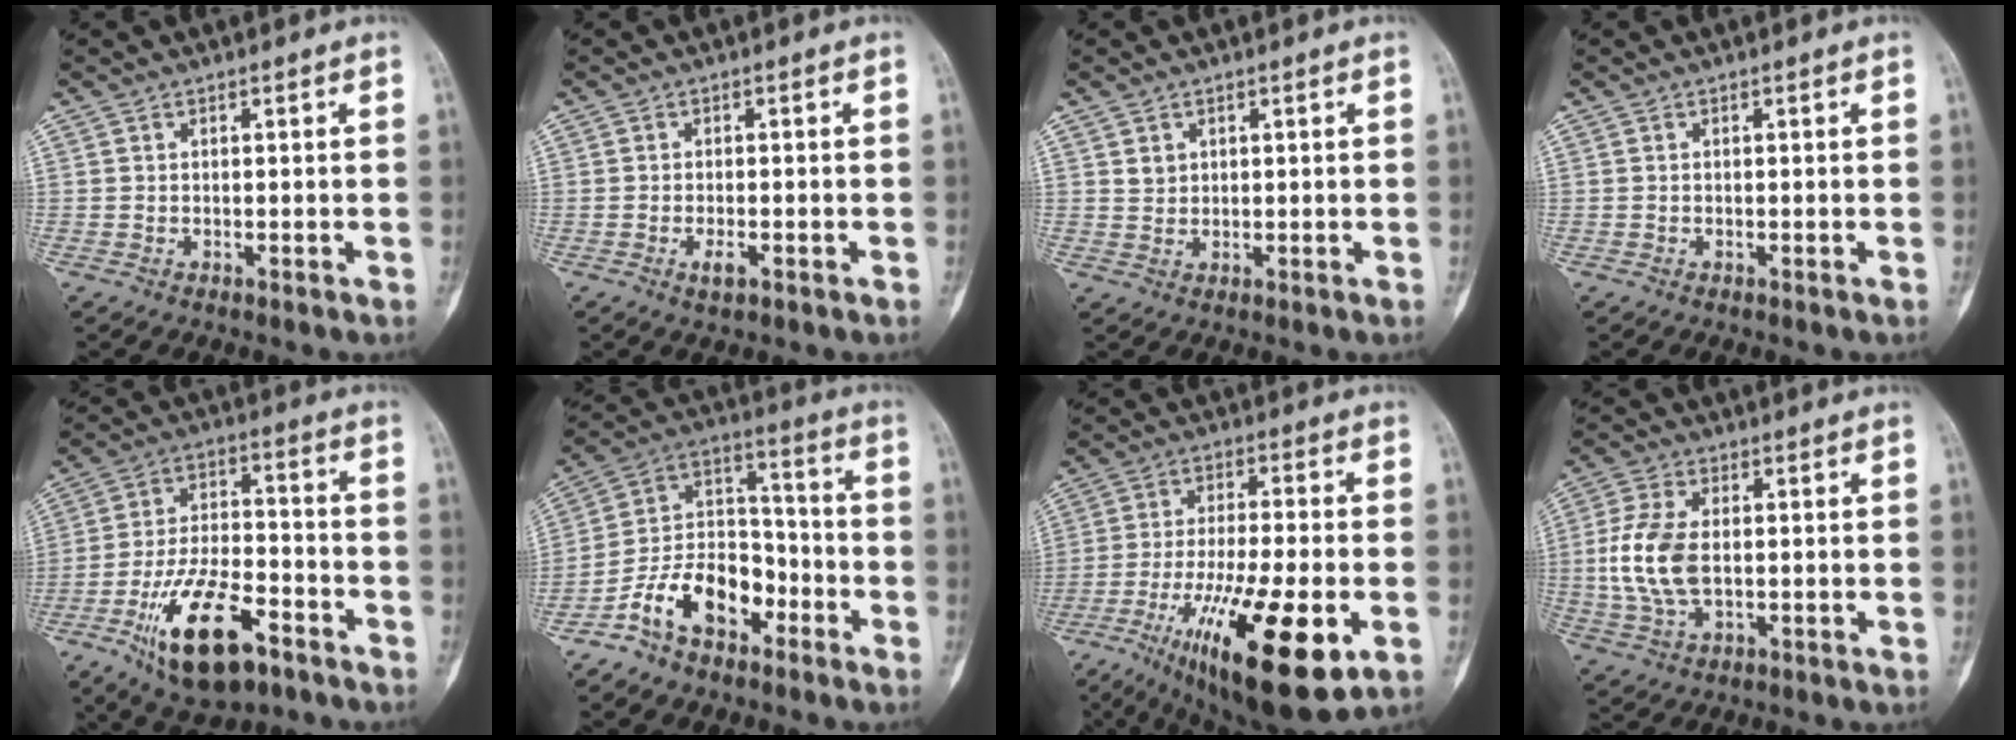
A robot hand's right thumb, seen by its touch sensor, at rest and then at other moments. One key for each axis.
{"total": 2.4, "fx": -1.0, "fy": 1.0, "fz": 1.9, "tx": -0.031, "ty": 0.003, "tz": -0.016}
{"total": 1.9, "fx": 0.9, "fy": 1.6, "fz": 0.6, "tx": -0.001, "ty": -0.006, "tz": 0.017}
{"total": 0.0}
{"total": 17.6, "fx": -9.1, "fy": 7.7, "fz": 12.9, "tx": -0.217, "ty": 0.053, "tz": -0.149}
{"total": 14.2, "fx": -7.6, "fy": 8.7, "fz": 8.2, "tx": -0.122, "ty": 0.079, "tz": -0.147}
{"total": 22.5, "fx": -8.5, "fy": 6.2, "fz": 19.9, "tx": -0.335, "ty": -0.007, "tz": -0.129}
{"total": 10.4, "fx": -0.3, "fy": 5.9, "fz": 8.6, "tx": -0.192, "ty": 0.005, "tz": -0.007}